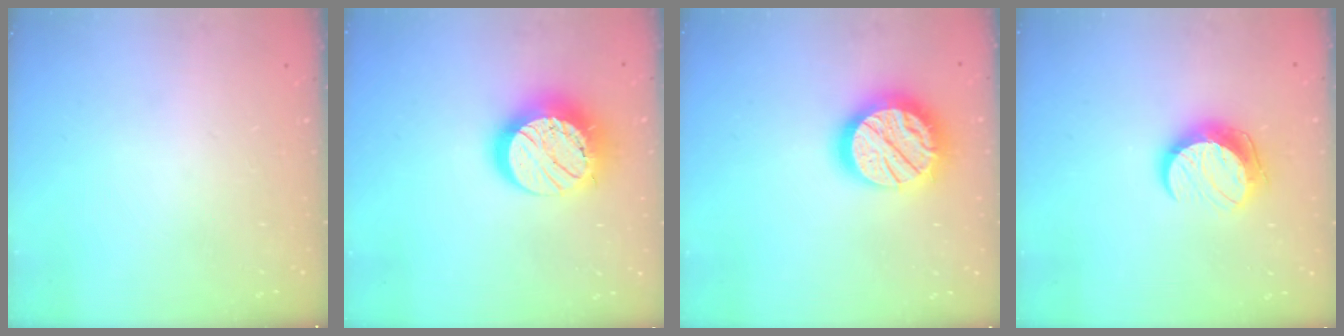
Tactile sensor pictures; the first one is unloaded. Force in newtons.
{"total": 16.5, "press": 16.5, "slide": 1.0}
{"total": 19.9, "press": 19.8, "slide": 1.5}
{"total": 10.4, "press": 10.4, "slide": 0.1}